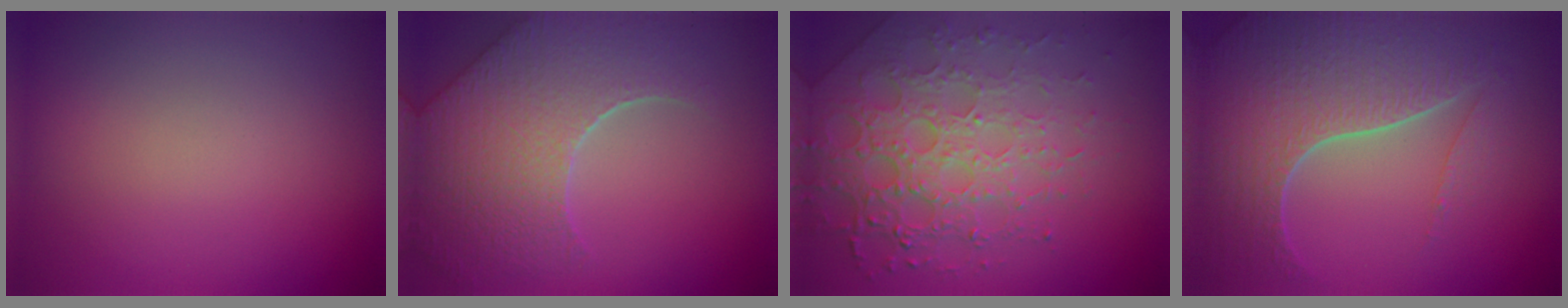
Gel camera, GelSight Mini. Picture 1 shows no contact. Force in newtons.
{"total": 9.0, "press": 6.4, "slide": 6.3}
{"total": 7.8, "press": 5.4, "slide": 5.6}
{"total": 7.5, "press": 5.6, "slide": 5.0}